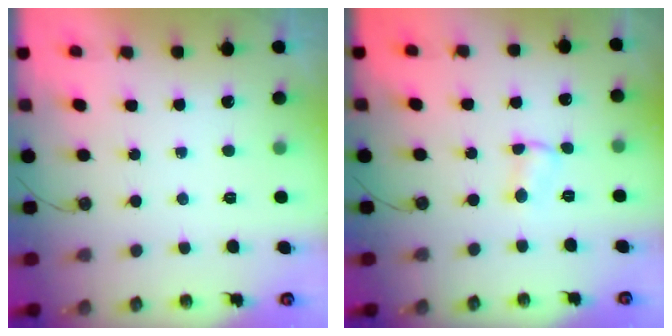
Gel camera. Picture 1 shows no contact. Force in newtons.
{"total": 2.5, "press": 2.5, "slide": 0.4}